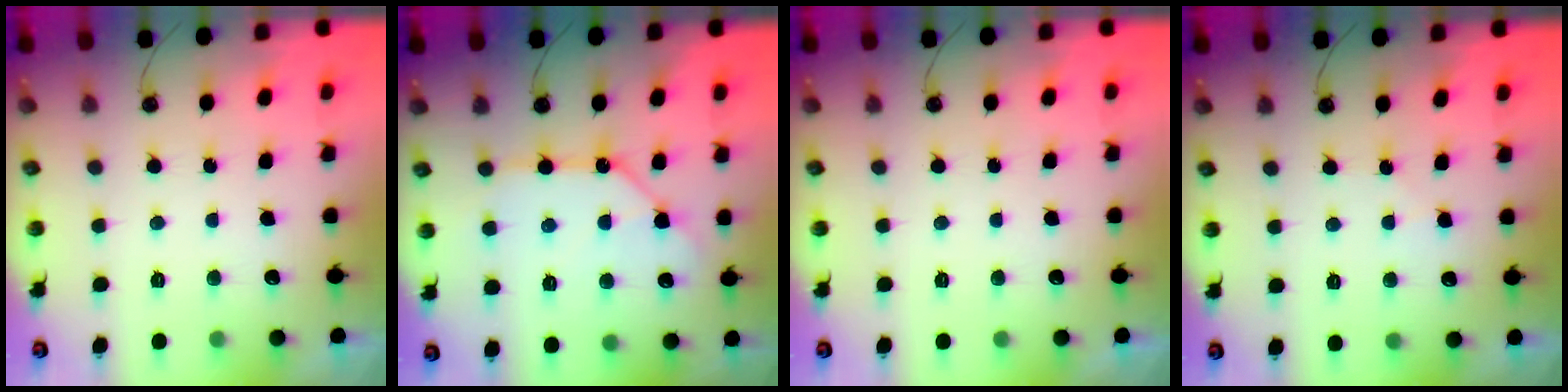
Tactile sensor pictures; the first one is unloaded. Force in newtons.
{"total": 9.2, "press": 9.2, "slide": 0.9}
{"total": 0.0}
{"total": 3.2, "press": 3.2, "slide": 0.6}